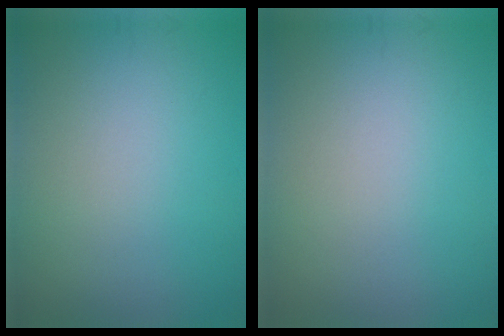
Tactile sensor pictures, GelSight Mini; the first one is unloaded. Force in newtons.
{"total": 0.0}